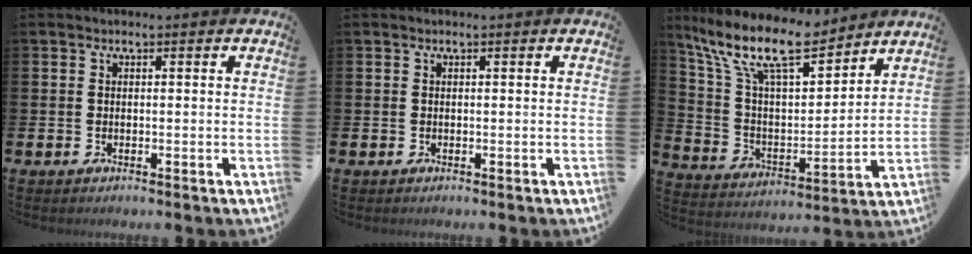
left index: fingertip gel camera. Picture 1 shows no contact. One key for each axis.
{"total": 0.0}
{"total": 13.3, "fx": 10.9, "fy": 3.7, "fz": 6.7, "tx": -0.168, "ty": -0.060, "tz": 0.191}